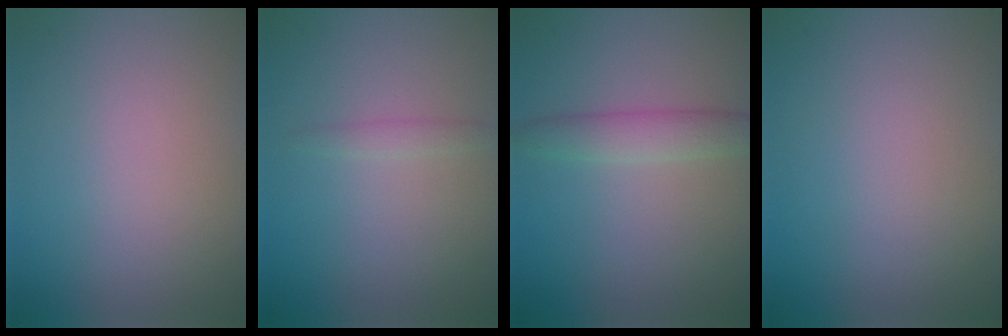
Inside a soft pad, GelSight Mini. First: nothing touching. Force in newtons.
{"total": 0.9, "press": 0.9, "slide": 0.1}
{"total": 2.4, "press": 2.4, "slide": 0.1}
{"total": 0.0}